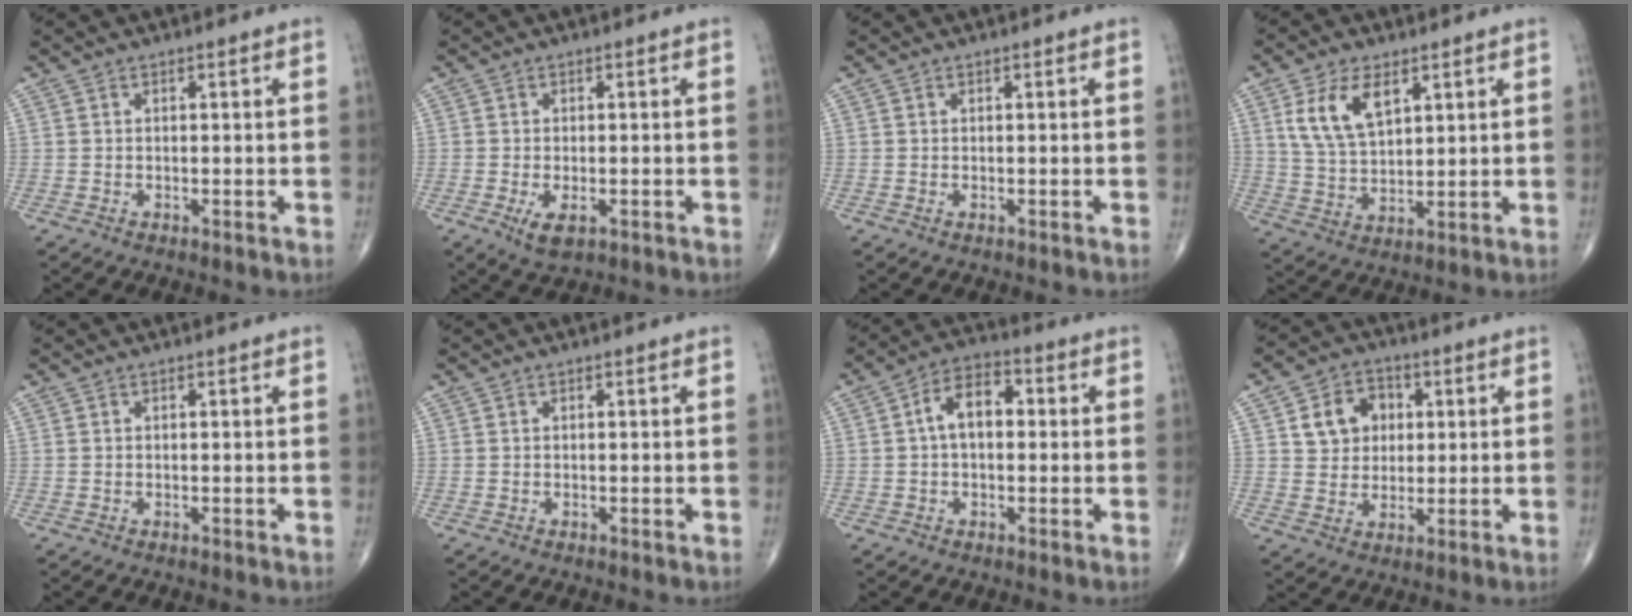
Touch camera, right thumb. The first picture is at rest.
{"total": 3.8, "force": [-1.4, 1.8, 3.0], "torque": [-0.056, -0.008, -0.020]}
{"total": 0.0}
{"total": 10.0, "force": [4.4, 5.3, 7.2], "torque": [-0.128, -0.017, 0.091]}
{"total": 0.0}
{"total": 0.0}
{"total": 7.8, "force": [0.7, 4.8, 6.1], "torque": [-0.091, 0.027, 0.001]}
{"total": 8.7, "force": [2.3, 7.2, 4.2], "torque": [-0.030, -0.003, 0.036]}